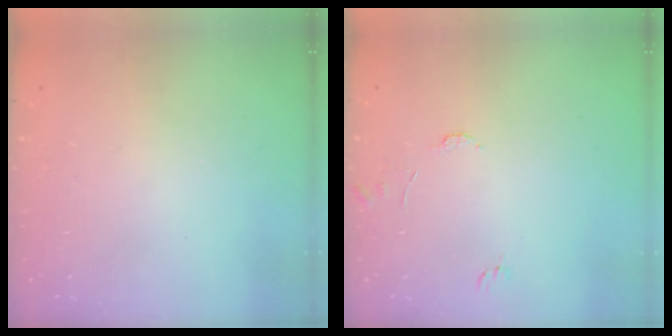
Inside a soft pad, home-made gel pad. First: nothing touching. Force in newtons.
{"total": 7.2, "press": 7.1, "slide": 0.7}